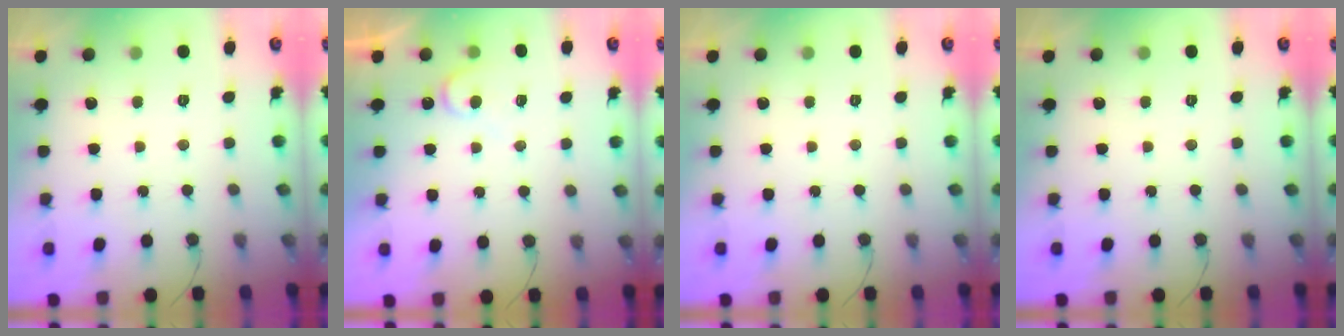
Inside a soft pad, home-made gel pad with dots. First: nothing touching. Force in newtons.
{"total": 5.2, "press": 5.2, "slide": 0.4}
{"total": 0.0}
{"total": 0.0}